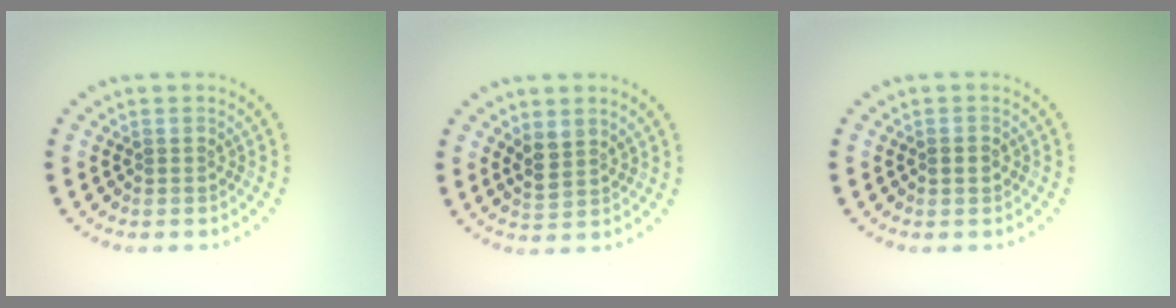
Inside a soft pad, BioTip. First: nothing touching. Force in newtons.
{"total": 2.0, "press": 1.9, "slide": 0.8}
{"total": 1.4, "press": 1.4, "slide": 0.1}